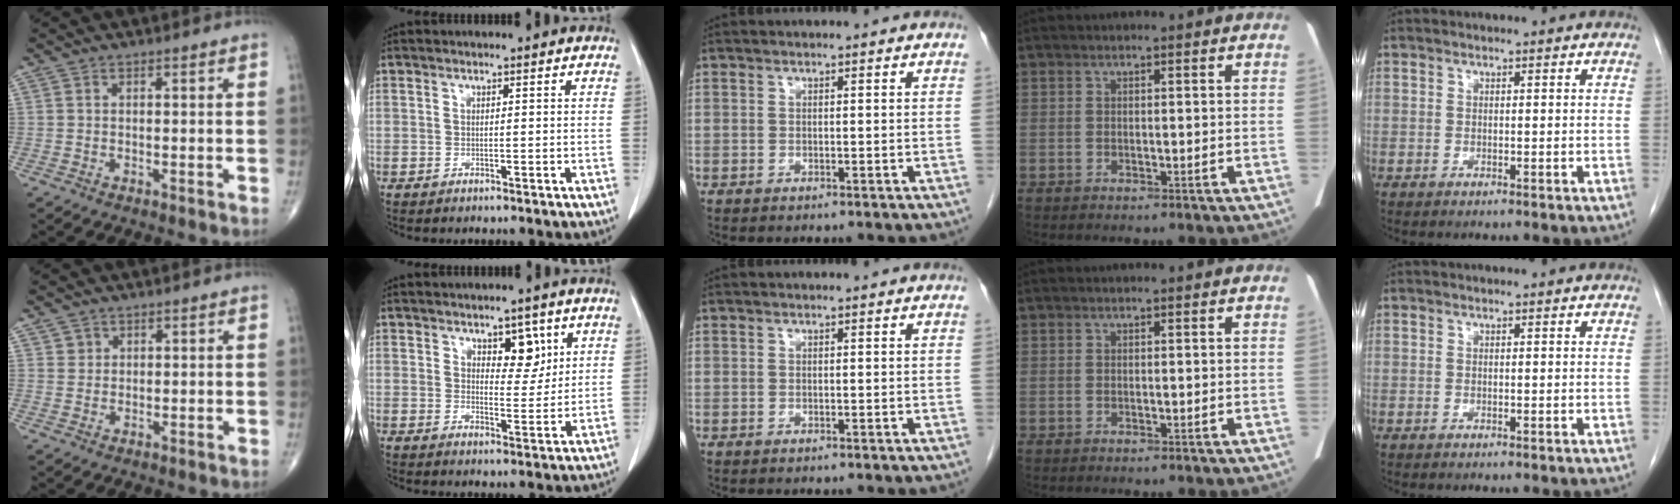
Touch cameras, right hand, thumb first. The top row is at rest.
{"thumb": {"total": 1.6, "force": [0.9, 1.4, 0.1], "torque": [0.015, -0.003, 0.009]}, "index": {"total": 4.8, "force": [2.7, 2.2, 3.2], "torque": [-0.041, -0.003, 0.042]}}